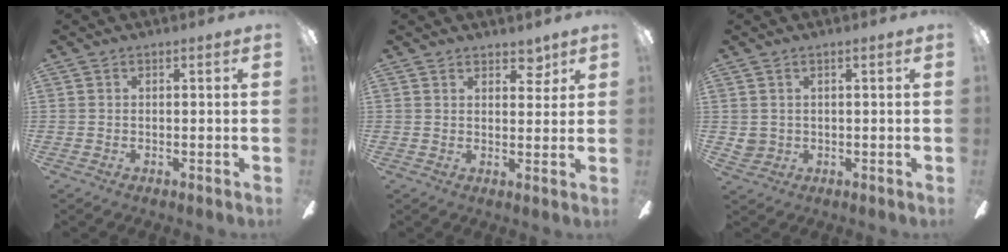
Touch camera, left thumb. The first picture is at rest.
{"total": 3.9, "force": [3.1, 1.9, 1.4], "torque": [-0.002, -0.017, 0.050]}
{"total": 2.4, "force": [0.8, 2.1, 0.7], "torque": [-0.017, 0.005, 0.015]}